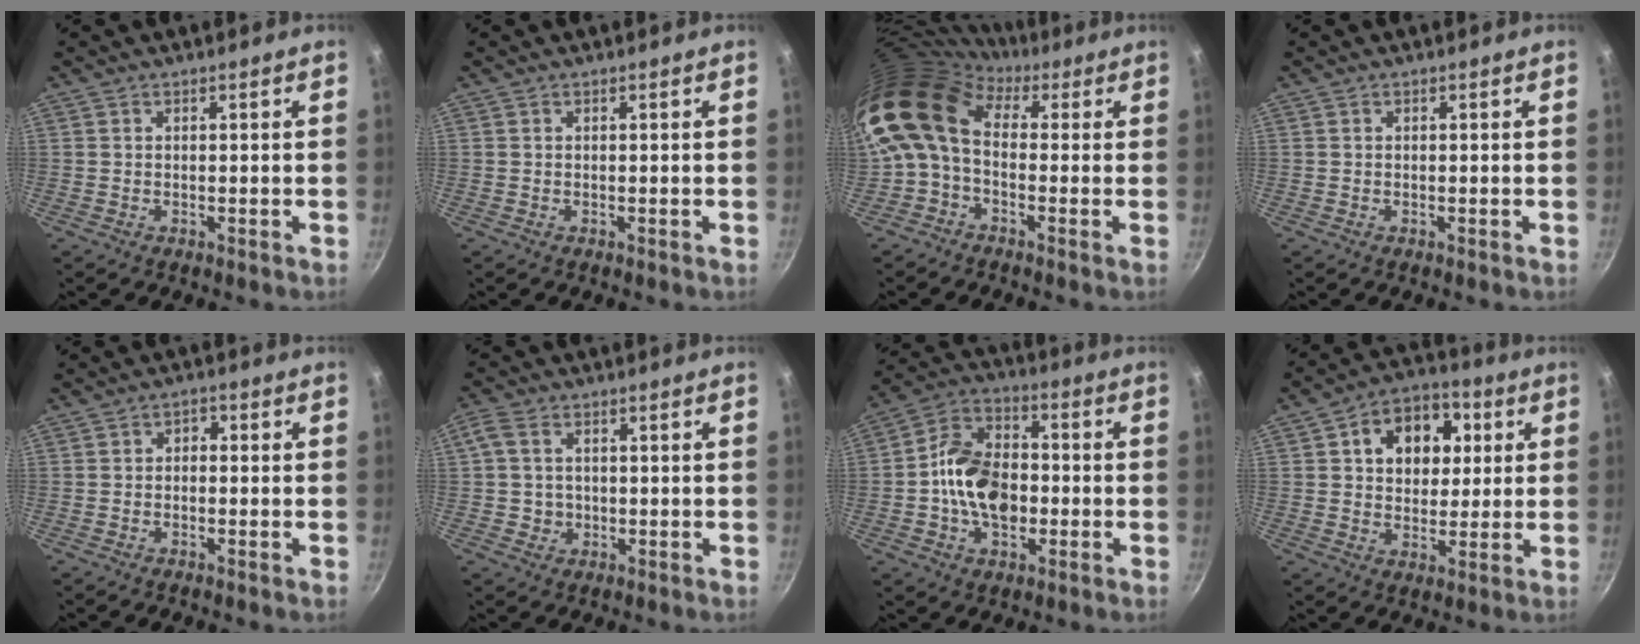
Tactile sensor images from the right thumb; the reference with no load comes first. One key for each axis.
{"total": 0.0}
{"total": 14.7, "fx": 0.8, "fy": 10.1, "fz": 10.6, "tx": -0.212, "ty": 0.028, "tz": -0.011}
{"total": 0.0}
{"total": 1.8, "fx": -0.5, "fy": 1.4, "fz": 1.0, "tx": -0.013, "ty": 0.008, "tz": -0.012}
{"total": 5.1, "fx": 0.4, "fy": 4.3, "fz": 2.7, "tx": -0.048, "ty": -0.001, "tz": 0.000}
{"total": 14.1, "fx": -1.9, "fy": 9.7, "fz": 10.1, "tx": -0.145, "ty": 0.030, "tz": -0.048}
{"total": 13.4, "fx": 3.6, "fy": 10.1, "fz": 8.1, "tx": -0.083, "ty": 0.007, "tz": 0.046}